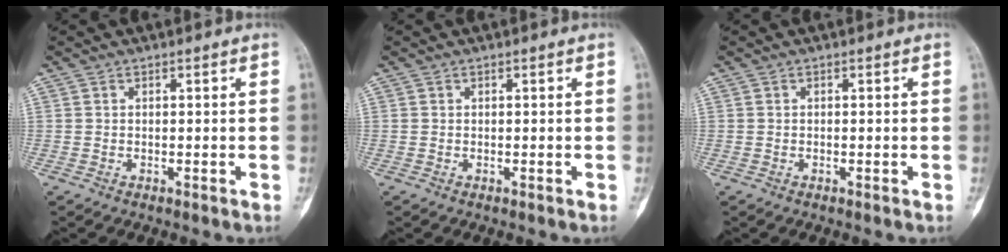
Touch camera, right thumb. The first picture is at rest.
{"total": 0.0}
{"total": 0.0}